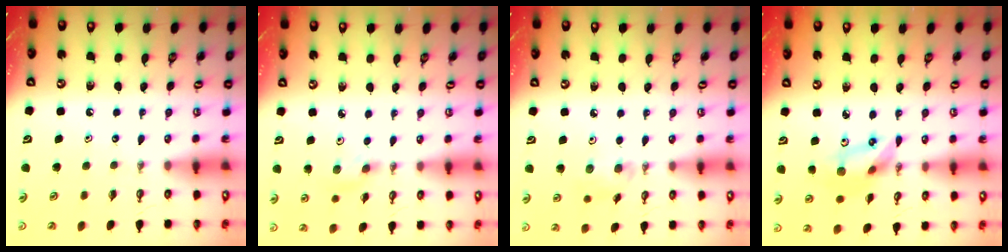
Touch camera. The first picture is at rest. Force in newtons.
{"total": 4.3, "press": 3.9, "slide": 1.9}
{"total": 5.3, "press": 5.1, "slide": 1.3}
{"total": 11.5, "press": 11.1, "slide": 2.9}